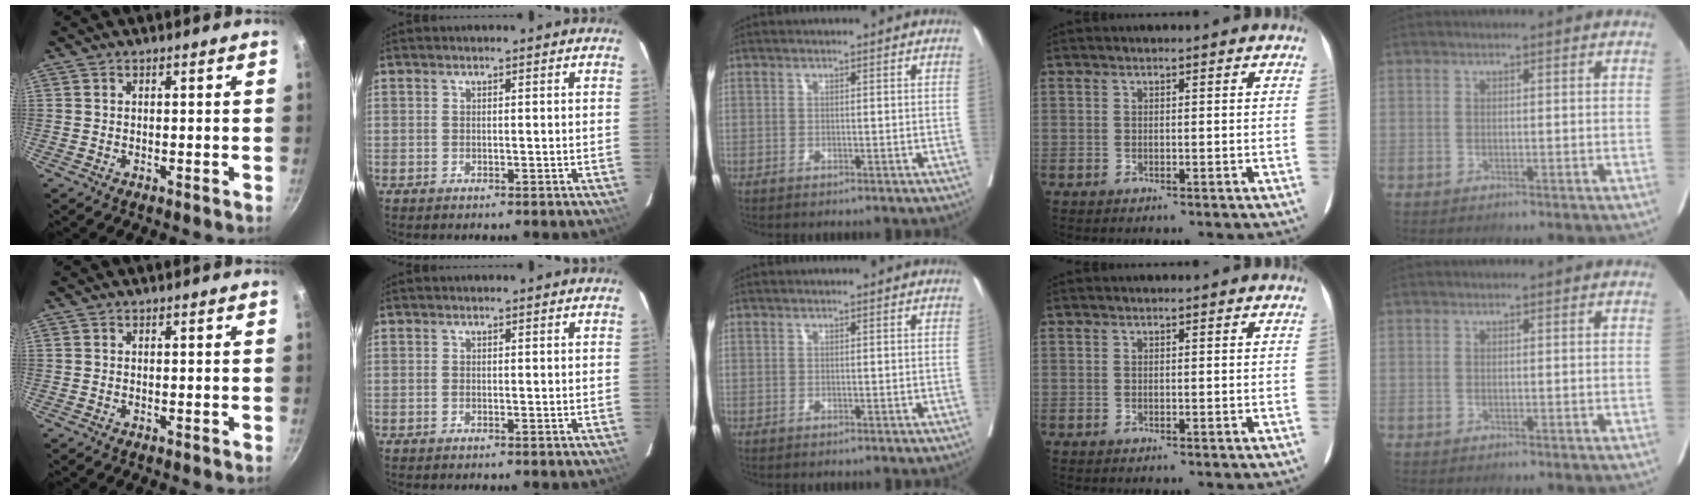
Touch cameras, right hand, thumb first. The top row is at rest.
{}